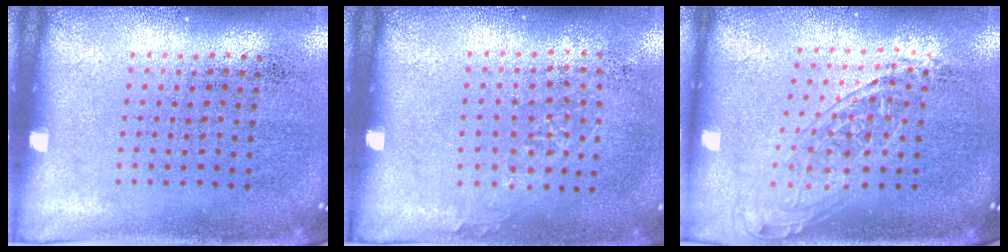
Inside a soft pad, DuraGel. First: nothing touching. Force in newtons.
{"total": 0.9, "press": 0.7, "slide": 0.5}
{"total": 1.6, "press": 1.2, "slide": 1.0}